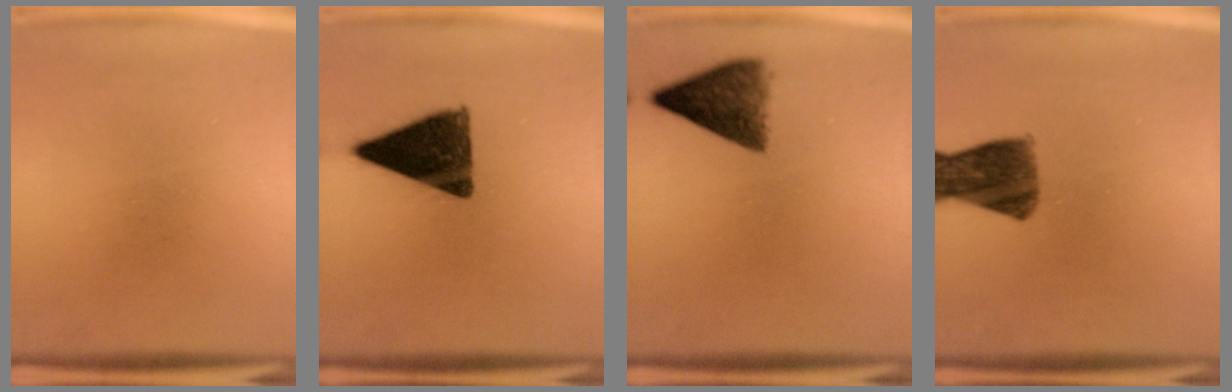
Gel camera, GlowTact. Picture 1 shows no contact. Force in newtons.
{"total": 12.8}
{"total": 6.9}
{"total": 9.2}